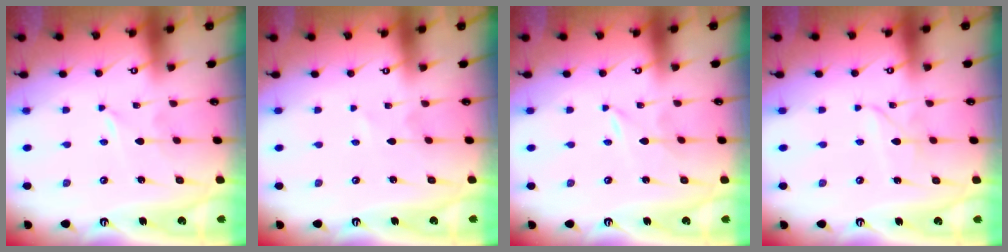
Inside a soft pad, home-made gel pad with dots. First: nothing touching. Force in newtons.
{"total": 0.0}
{"total": 0.0}
{"total": 2.1, "press": 2.1, "slide": 0.3}